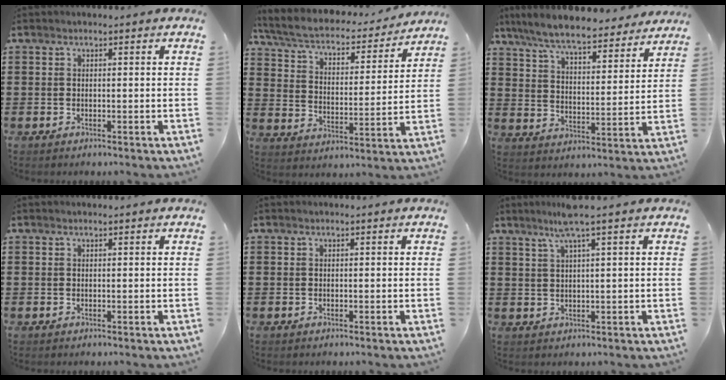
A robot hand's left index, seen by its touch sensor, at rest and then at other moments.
{"total": 5.1, "force": [4.6, 1.0, 2.2], "torque": [-0.066, -0.033, 0.072]}
{"total": 8.0, "force": [7.4, 0.5, 3.2], "torque": [-0.092, -0.043, 0.130]}
{"total": 0.0}
{"total": 0.0}
{"total": 4.6, "force": [2.7, -0.5, 3.7], "torque": [-0.078, 0.004, 0.046]}